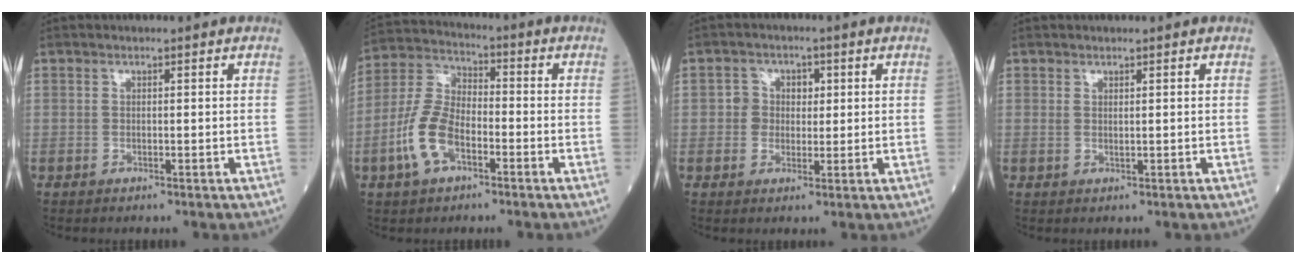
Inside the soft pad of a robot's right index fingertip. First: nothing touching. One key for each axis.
{"total": 9.7, "fx": -3.8, "fy": 4.8, "fz": 7.5, "tx": -0.179, "ty": 0.011, "tz": -0.080}
{"total": 3.7, "fx": 0.5, "fy": 3.3, "fz": 1.5, "tx": -0.016, "ty": 0.012, "tz": 0.007}
{"total": 0.6, "fx": 0.5, "fy": 0.1, "fz": 0.3, "tx": -0.009, "ty": -0.003, "tz": 0.009}